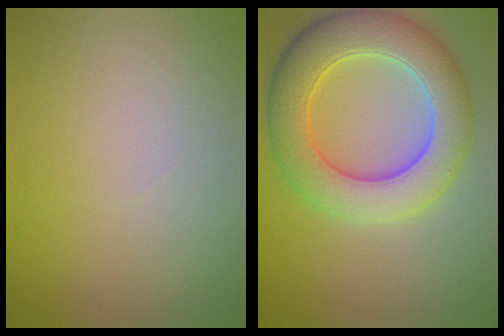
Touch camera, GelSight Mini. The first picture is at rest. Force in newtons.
{"total": 8.4, "press": 8.4, "slide": 0.5}